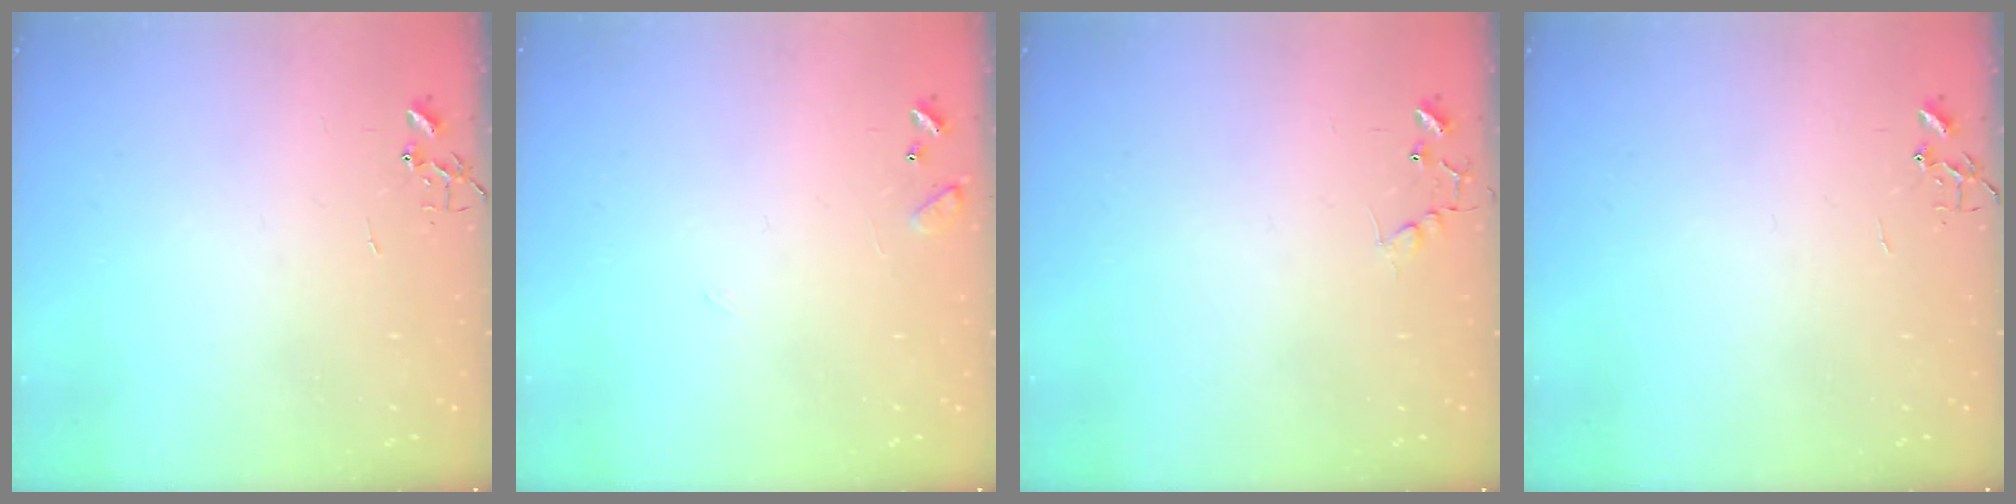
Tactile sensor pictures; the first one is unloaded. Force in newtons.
{"total": 8.4, "press": 8.4, "slide": 0.5}
{"total": 6.7, "press": 6.7, "slide": 0.4}
{"total": 0.0}